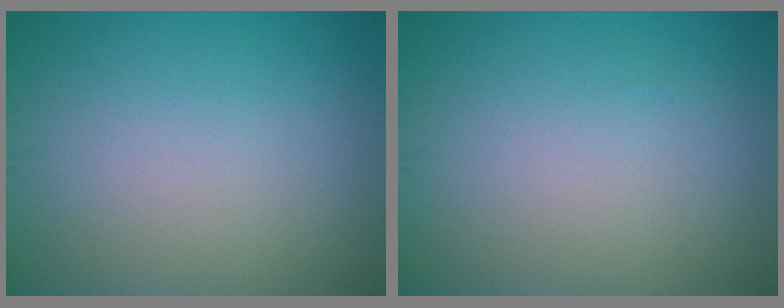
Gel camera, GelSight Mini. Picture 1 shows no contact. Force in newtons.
{"total": 0.0}